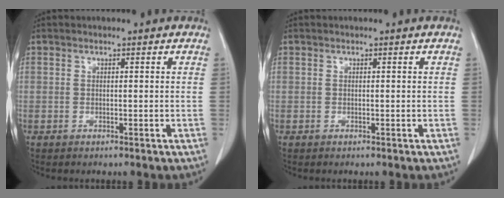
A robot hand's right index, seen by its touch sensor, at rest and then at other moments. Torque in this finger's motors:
{"motor_torque": [-0.04, 0.04, 0.00, 0.00]}